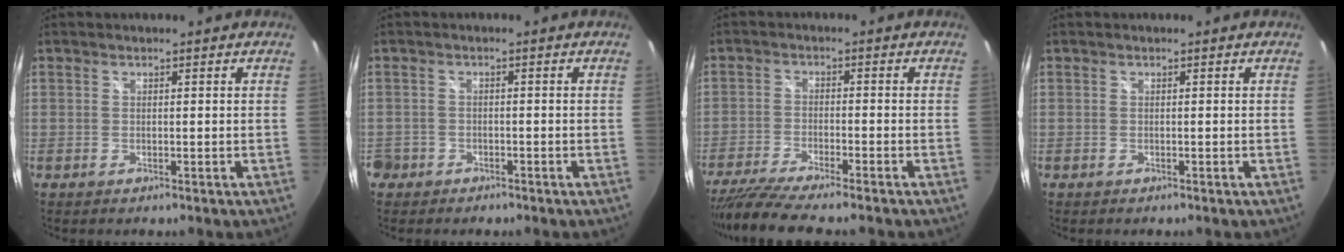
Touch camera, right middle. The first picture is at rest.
{"total": 4.0, "force": [-2.3, 3.2, 0.7], "torque": [-0.034, 0.002, -0.041]}
{"total": 9.4, "force": [-8.1, 0.2, 4.7], "torque": [-0.109, -0.029, -0.140]}
{"total": 0.0}